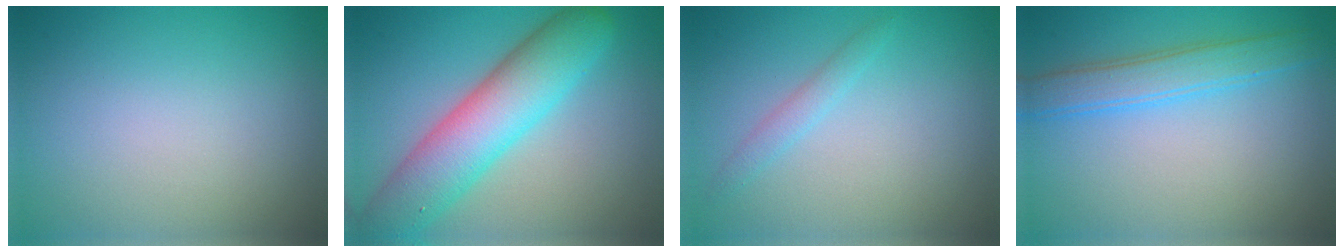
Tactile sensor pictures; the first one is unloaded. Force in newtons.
{"total": 8.3, "press": 8.3, "slide": 0.4}
{"total": 1.3, "press": 1.3, "slide": 0.0}
{"total": 2.4, "press": 2.4, "slide": 0.2}